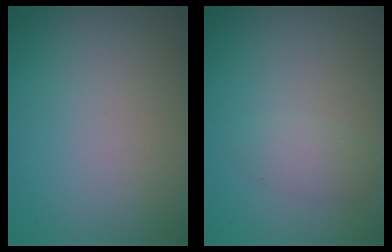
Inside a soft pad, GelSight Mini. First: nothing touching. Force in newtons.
{"total": 1.8, "press": 1.8, "slide": 0.1}